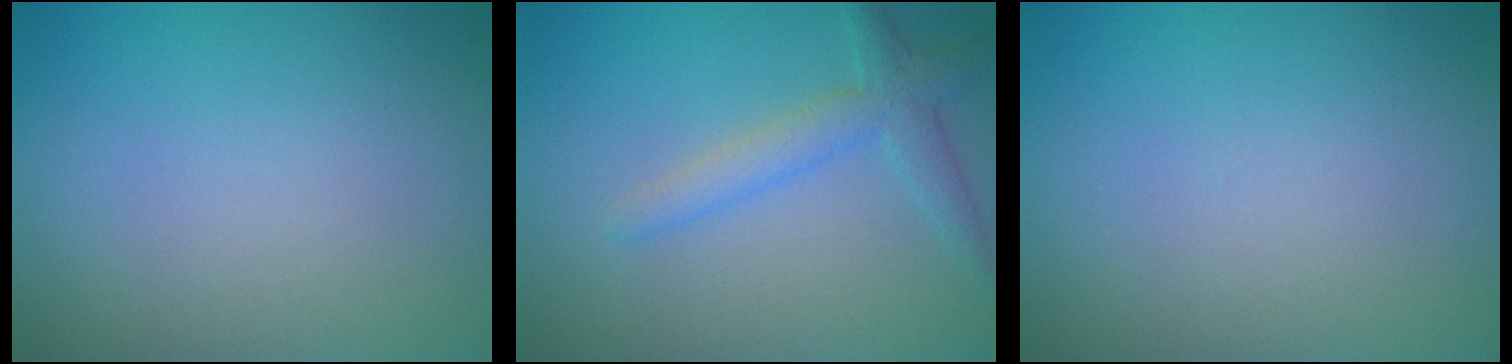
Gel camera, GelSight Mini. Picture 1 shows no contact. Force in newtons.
{"total": 2.7, "press": 2.7, "slide": 0.1}
{"total": 0.0}